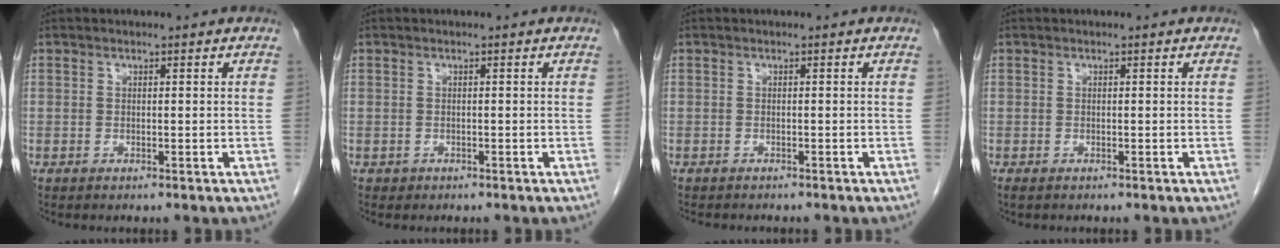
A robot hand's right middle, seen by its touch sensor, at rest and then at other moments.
{"total": 0.5, "force": [-0.3, 0.4, 0.0], "torque": [-0.008, 0.002, -0.004]}
{"total": 3.1, "force": [-2.7, 1.0, 1.0], "torque": [-0.016, -0.005, -0.032]}
{"total": 1.0, "force": [-0.8, 0.4, 0.4], "torque": [-0.006, -0.002, -0.009]}